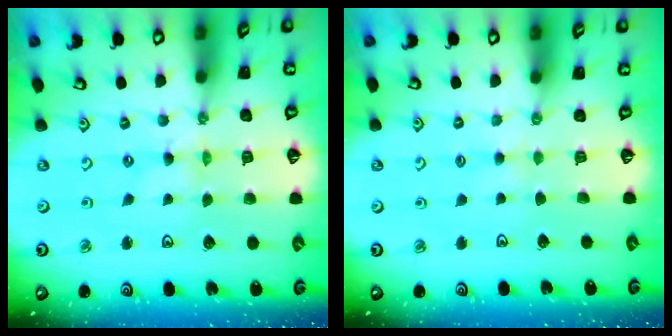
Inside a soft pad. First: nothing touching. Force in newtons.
{"total": 2.0, "press": 1.9, "slide": 0.4}